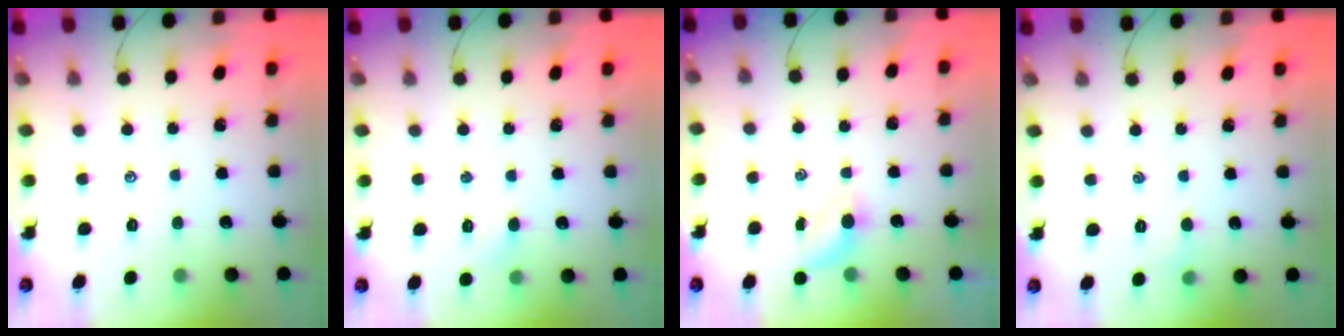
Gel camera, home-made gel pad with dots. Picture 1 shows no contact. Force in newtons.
{"total": 2.2, "press": 2.1, "slide": 0.6}
{"total": 3.0, "press": 2.8, "slide": 1.0}
{"total": 2.6, "press": 2.5, "slide": 0.8}